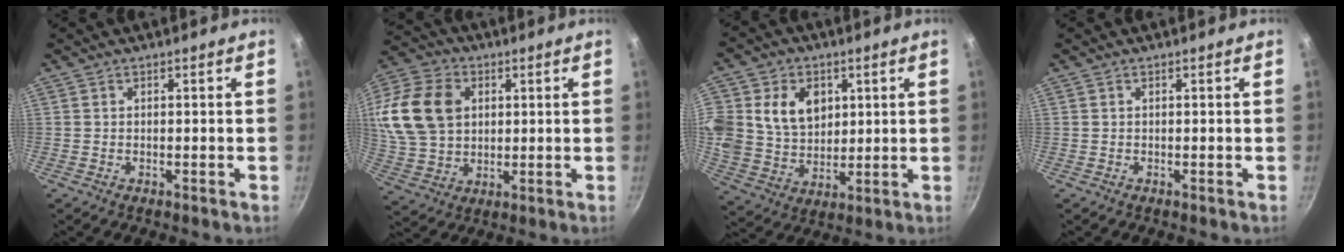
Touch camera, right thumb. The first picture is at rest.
{"total": 20.5, "force": [4.8, 15.2, 12.9], "torque": [-0.260, 0.011, 0.093]}
{"total": 16.0, "force": [4.1, 12.8, 8.7], "torque": [-0.164, -0.003, 0.078]}
{"total": 0.0}